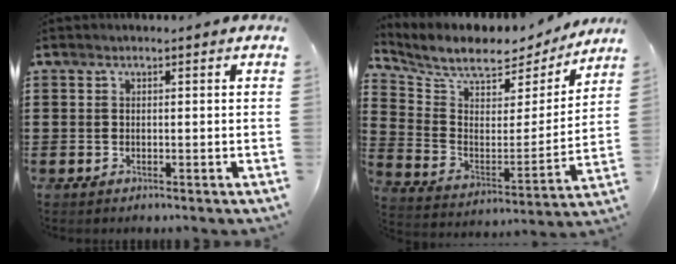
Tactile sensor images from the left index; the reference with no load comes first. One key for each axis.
{"total": 7.6, "fx": 6.5, "fy": 2.8, "fz": 2.8, "tx": -0.076, "ty": -0.048, "tz": 0.106}